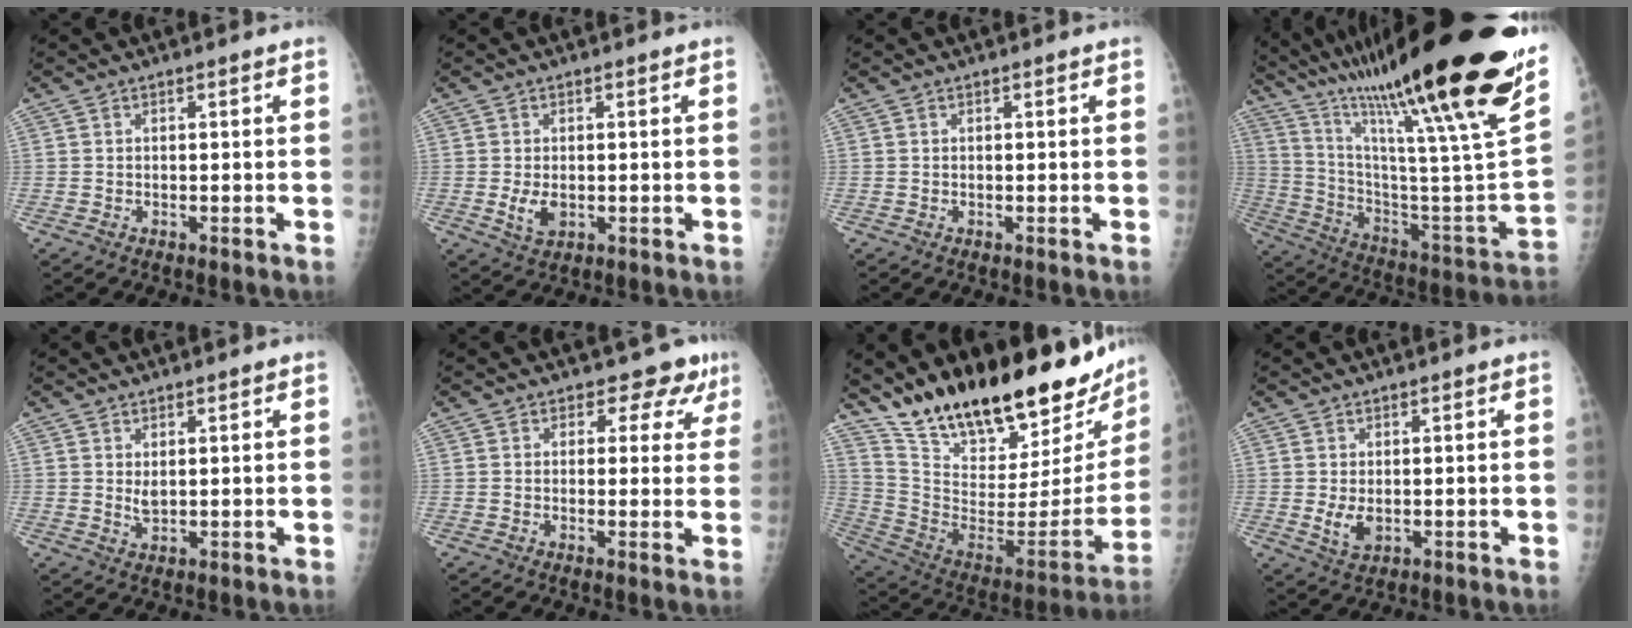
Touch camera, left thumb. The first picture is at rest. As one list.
[{"total": 3.6, "force": [-0.4, 2.3, 2.7], "torque": [-0.047, -0.007, 0.000]}, {"total": 0.0}, {"total": 41.4, "force": [28.5, 4.6, 29.6], "torque": [-0.387, -0.104, 0.445]}, {"total": 2.2, "force": [1.1, 1.2, 1.6], "torque": [-0.024, -0.012, 0.024]}, {"total": 6.1, "force": [4.5, 3.9, 1.2], "torque": [0.026, -0.021, 0.038]}, {"total": 30.6, "force": [23.8, 9.9, 16.5], "torque": [-0.245, -0.110, 0.370]}, {"total": 3.3, "force": [0.0, 2.2, 2.5], "torque": [-0.043, -0.009, 0.009]}]